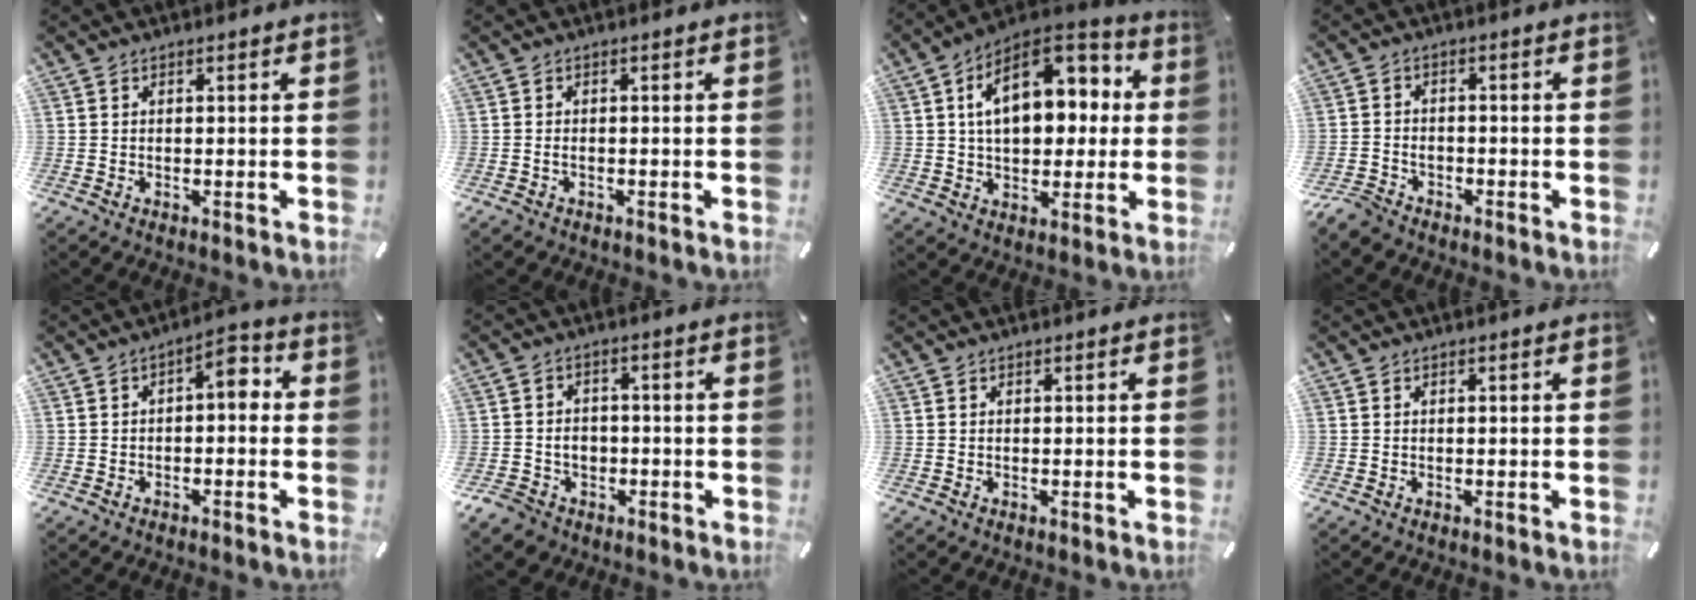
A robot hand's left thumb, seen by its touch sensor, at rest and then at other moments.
{"total": 1.0, "force": [-0.4, 0.6, 0.7], "torque": [-0.014, 0.001, -0.010]}
{"total": 16.8, "force": [4.6, 10.8, 11.9], "torque": [-0.187, -0.012, 0.083]}
{"total": 4.1, "force": [-3.3, 2.0, 1.3], "torque": [-0.046, 0.012, -0.070]}
{"total": 5.1, "force": [-0.4, 2.8, 4.3], "torque": [-0.062, 0.007, -0.018]}
{"total": 5.6, "force": [-1.7, 5.2, 1.3], "torque": [-0.041, 0.012, -0.030]}
{"total": 0.0}
{"total": 0.0}